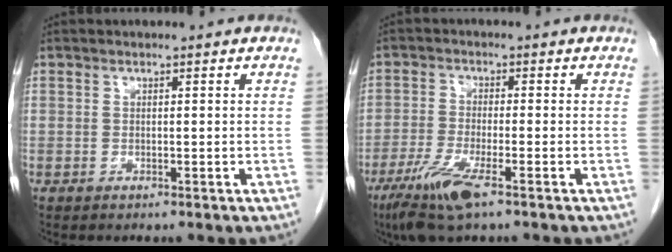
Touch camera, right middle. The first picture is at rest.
{"total": 7.4, "force": [-4.4, 0.6, 5.9], "torque": [-0.126, -0.021, -0.083]}